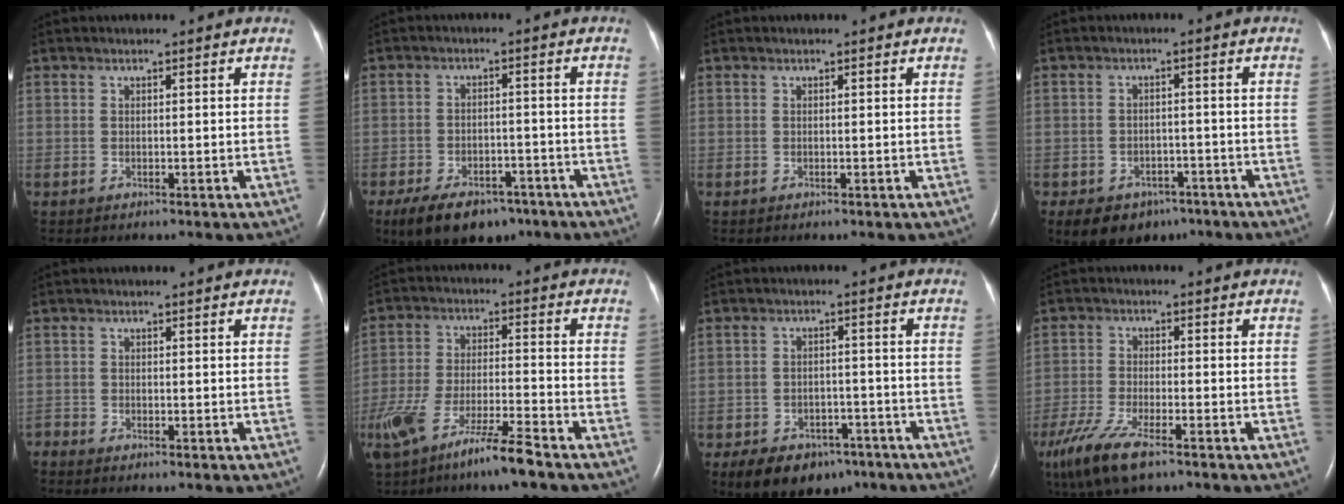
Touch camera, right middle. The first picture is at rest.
{"total": 10.3, "force": [-7.2, 5.3, 5.2], "torque": [-0.086, 0.001, -0.110]}
{"total": 0.0}
{"total": 8.8, "force": [-5.7, 6.0, 2.8], "torque": [-0.050, 0.008, -0.076]}
{"total": 0.7, "force": [-0.7, -0.2, -0.1], "torque": [-0.002, -0.005, -0.012]}
{"total": 10.9, "force": [-7.8, 0.7, 7.6], "torque": [-0.158, -0.020, -0.146]}
{"total": 10.1, "force": [-6.9, 6.0, 4.3], "torque": [-0.071, 0.008, -0.099]}
{"total": 9.1, "force": [-6.1, 2.0, 6.5], "torque": [-0.136, -0.022, -0.107]}